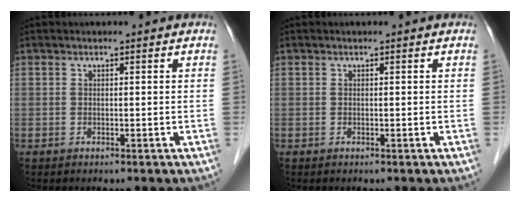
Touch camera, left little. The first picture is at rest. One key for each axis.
{"total": 0.0}